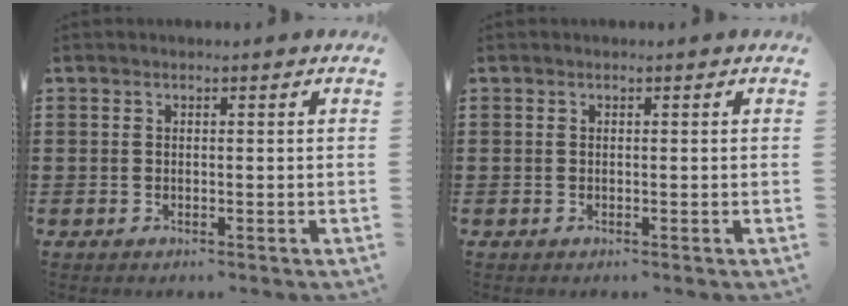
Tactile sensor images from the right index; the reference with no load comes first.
{"total": 0.0}